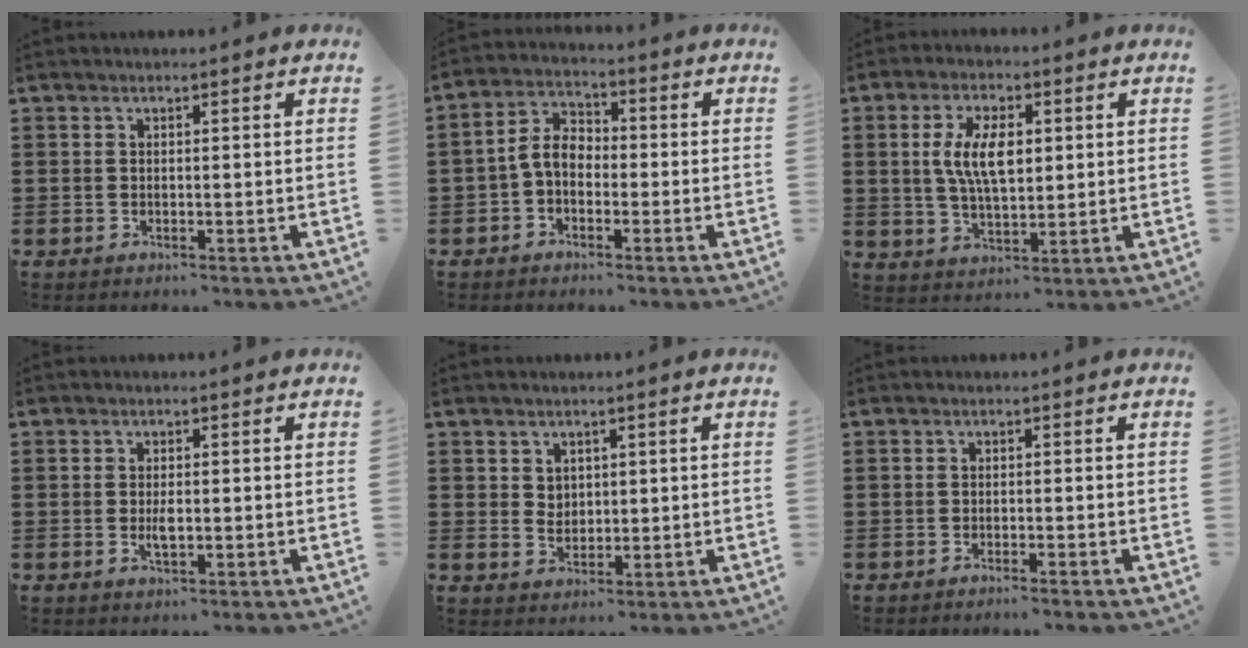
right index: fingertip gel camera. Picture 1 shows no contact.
{"total": 4.7, "force": [-1.2, 3.0, 3.4], "torque": [-0.088, 0.007, -0.030]}
{"total": 8.0, "force": [1.4, 3.6, 7.1], "torque": [-0.148, 0.009, 0.021]}
{"total": 2.4, "force": [-0.2, 0.9, 2.2], "torque": [-0.041, 0.000, -0.004]}
{"total": 2.4, "force": [1.1, 2.0, 0.7], "torque": [-0.014, 0.007, 0.017]}
{"total": 0.9, "force": [-0.8, -0.3, 0.3], "torque": [-0.006, -0.001, -0.016]}